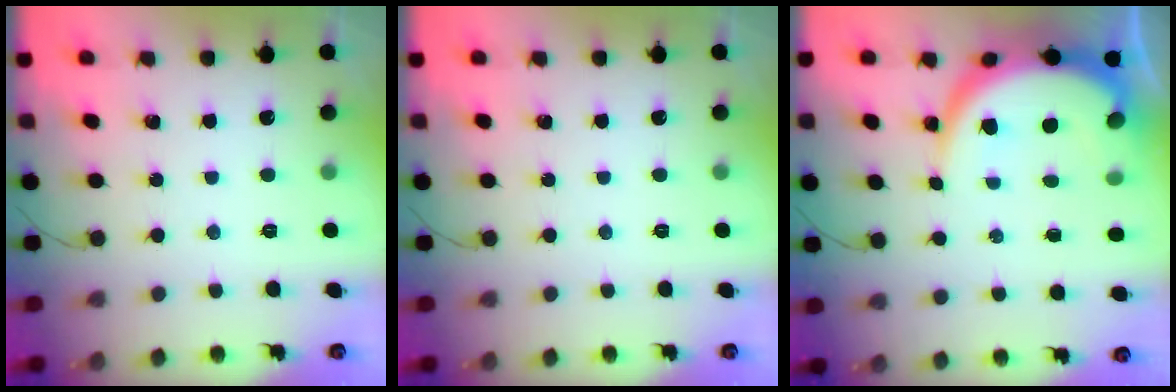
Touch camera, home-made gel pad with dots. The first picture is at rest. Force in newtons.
{"total": 0.0}
{"total": 9.4, "press": 9.4, "slide": 0.5}